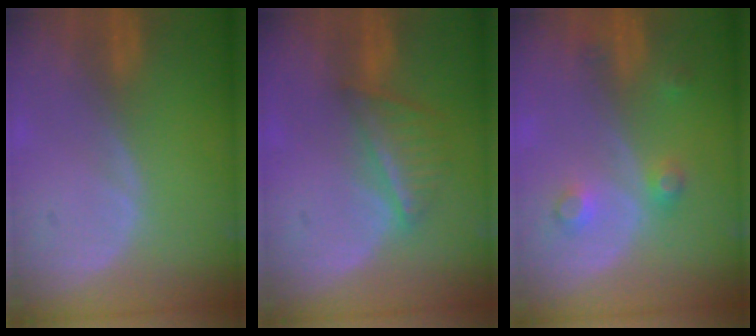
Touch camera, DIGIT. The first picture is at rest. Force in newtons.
{"total": 5.6, "press": 5.1, "slide": 2.3}
{"total": 3.6, "press": 3.3, "slide": 1.5}